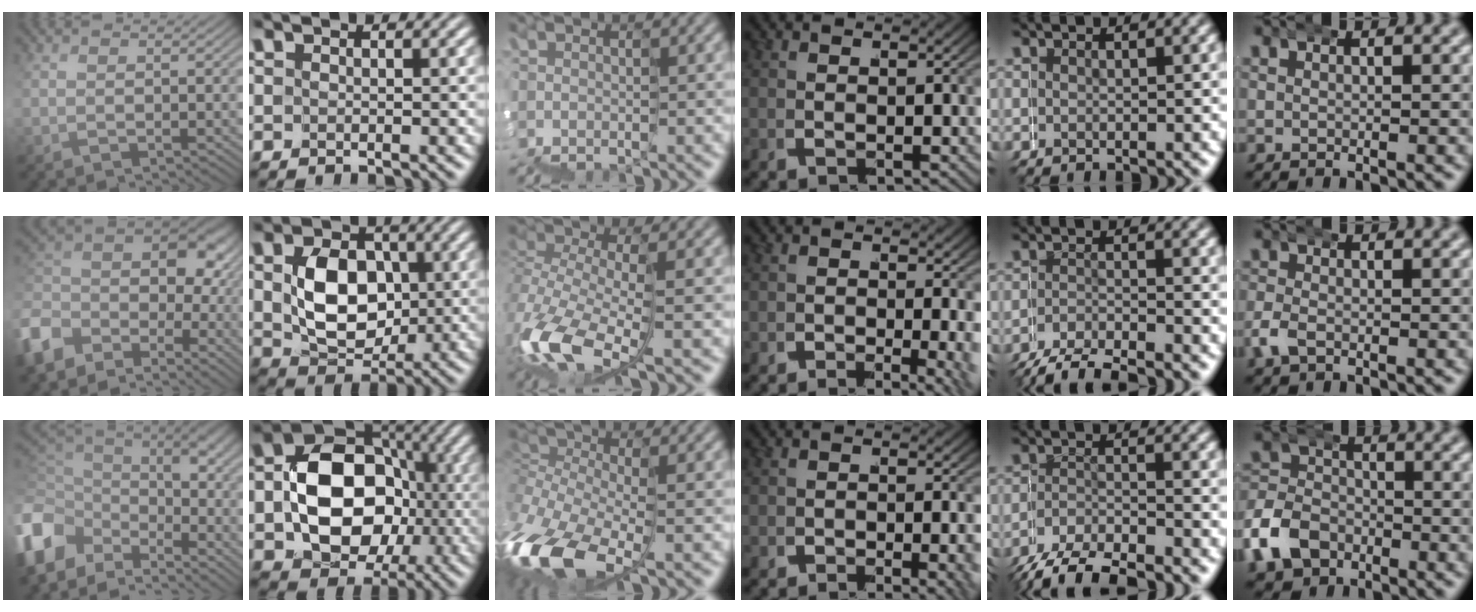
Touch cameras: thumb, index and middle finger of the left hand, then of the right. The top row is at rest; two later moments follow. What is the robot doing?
{"motion": "wrap", "object": "duck tape"}